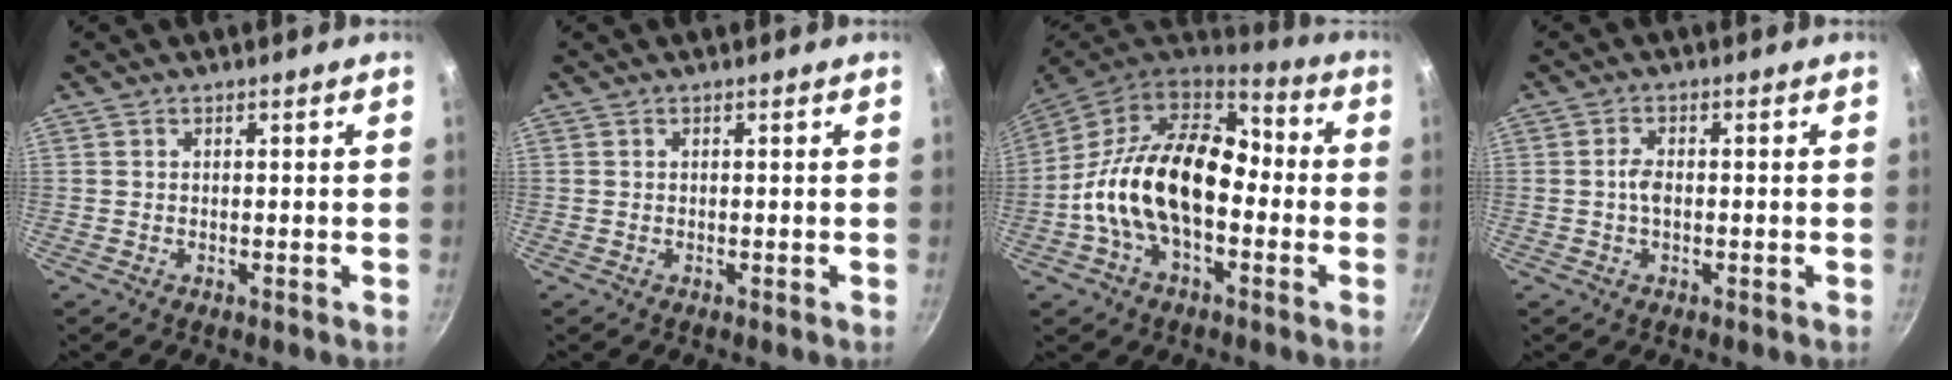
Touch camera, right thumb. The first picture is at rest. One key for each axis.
{"total": 0.0}
{"total": 21.0, "fx": -2.4, "fy": 13.0, "fz": 16.3, "tx": -0.256, "ty": 0.048, "tz": -0.058}
{"total": 2.5, "fx": -0.3, "fy": 1.4, "fz": 2.0, "tx": -0.039, "ty": 0.008, "tz": -0.008}